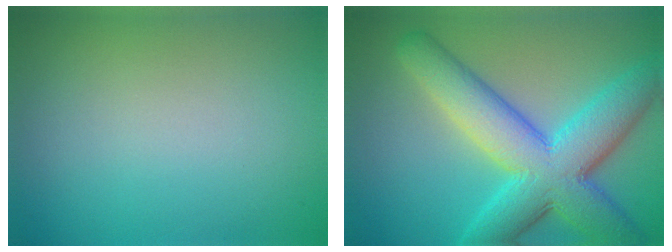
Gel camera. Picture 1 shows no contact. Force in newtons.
{"total": 9.8, "press": 9.8, "slide": 0.4}